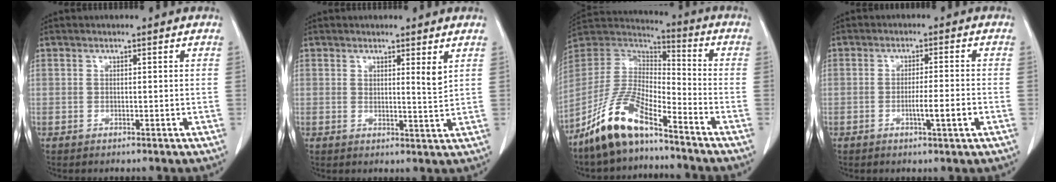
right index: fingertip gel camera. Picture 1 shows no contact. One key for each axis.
{"total": 2.7, "fx": 1.6, "fy": 0.1, "fz": 2.1, "tx": -0.034, "ty": -0.014, "tz": 0.023}
{"total": 13.4, "fx": -9.6, "fy": 3.5, "fz": 8.6, "tx": -0.185, "ty": 0.005, "tz": -0.184}
{"total": 4.4, "fx": -1.5, "fy": -0.1, "fz": 4.1, "tx": -0.065, "ty": -0.004, "tz": -0.022}